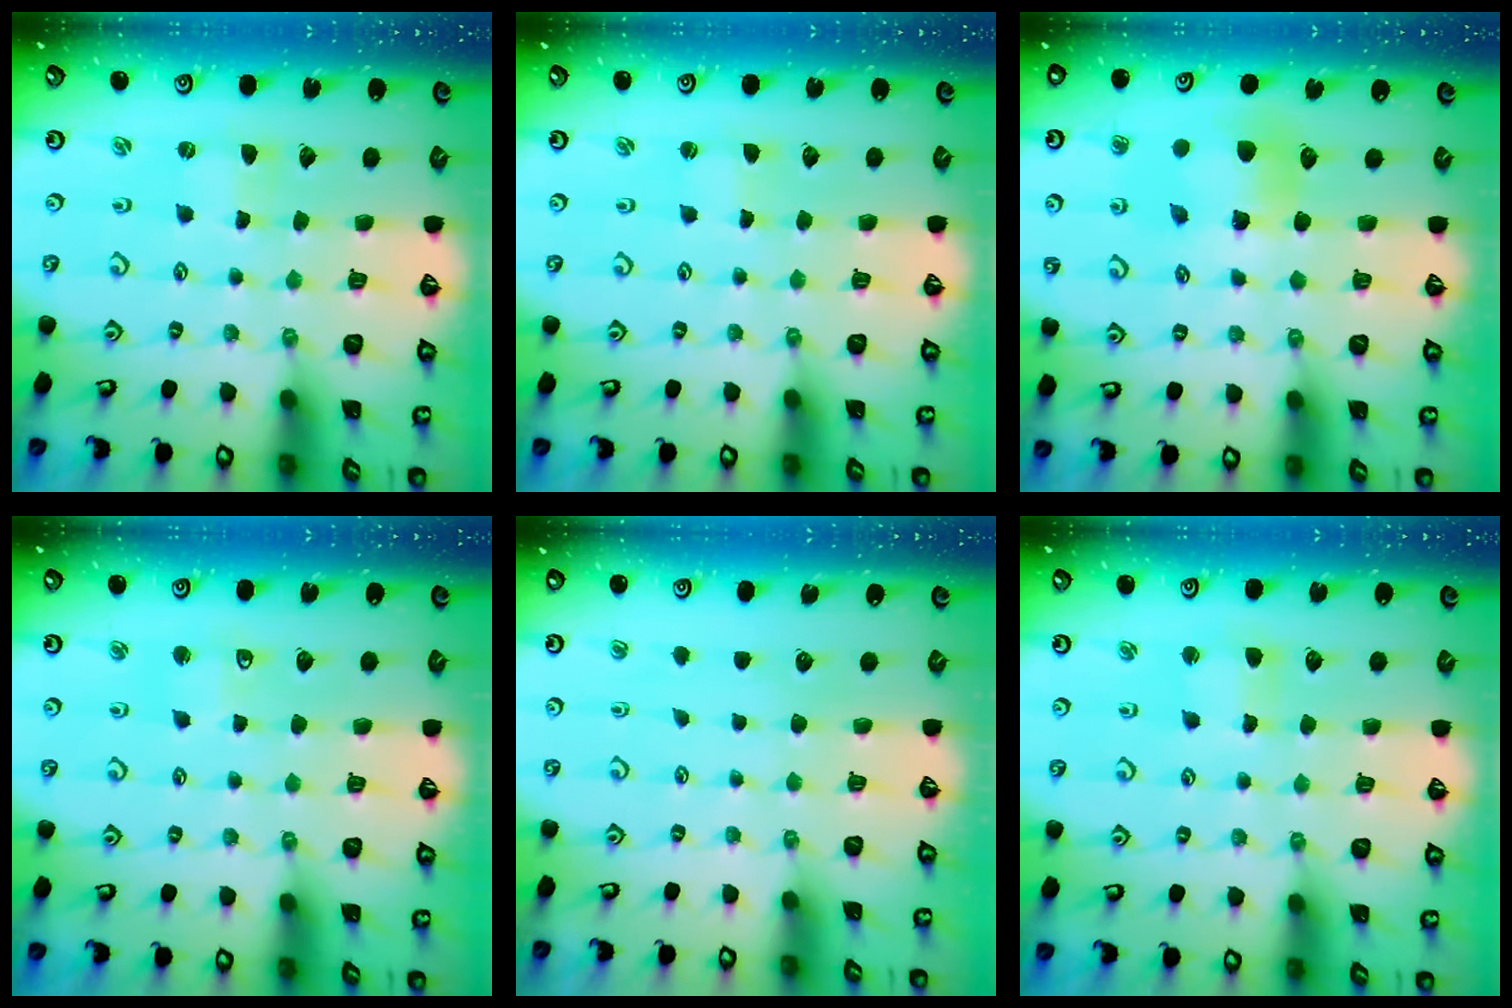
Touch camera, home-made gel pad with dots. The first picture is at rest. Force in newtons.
{"total": 0.0}
{"total": 7.3, "press": 7.2, "slide": 0.8}
{"total": 3.5, "press": 3.4, "slide": 0.6}
{"total": 0.0}
{"total": 2.5, "press": 2.5, "slide": 0.3}